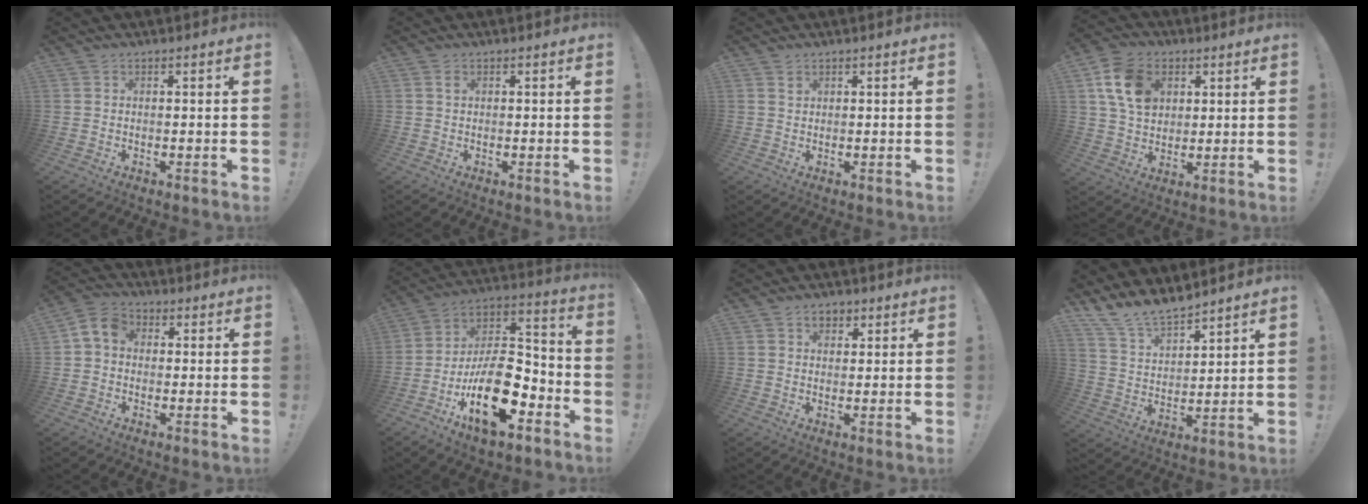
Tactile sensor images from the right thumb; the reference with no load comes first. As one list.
[{"total": 0.7, "force": [0.3, 0.4, 0.5], "torque": [-0.003, 0.002, 0.003]}, {"total": 1.1, "force": [0.7, 0.7, 0.4], "torque": [-0.005, 0.001, 0.013]}, {"total": 14.1, "force": [5.1, 10.6, 7.7], "torque": [-0.130, -0.003, 0.102]}, {"total": 6.3, "force": [0.6, 4.8, 4.0], "torque": [-0.081, 0.013, 0.015]}, {"total": 22.5, "force": [-9.4, 11.9, 16.6], "torque": [-0.287, 0.054, -0.147]}, {"total": 6.0, "force": [3.0, 4.5, 2.5], "torque": [-0.027, -0.004, 0.055]}, {"total": 11.4, "force": [10.7, 3.1, 2.6], "torque": [-0.073, -0.079, 0.203]}]